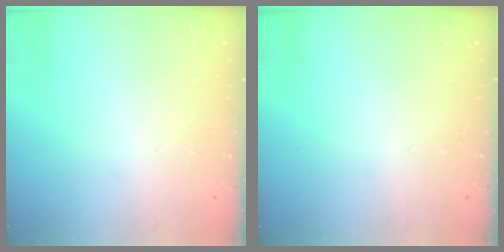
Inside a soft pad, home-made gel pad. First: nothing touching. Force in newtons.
{"total": 0.0}